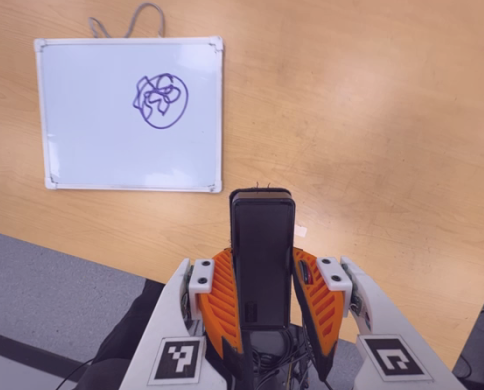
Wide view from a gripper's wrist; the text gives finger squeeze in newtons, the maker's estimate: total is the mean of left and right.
{"total": 4.5, "left": 2.9, "right": 6.1}